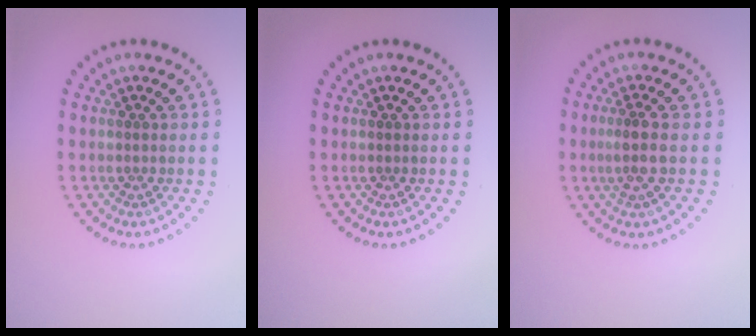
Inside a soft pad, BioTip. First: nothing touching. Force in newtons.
{"total": 0.0}
{"total": 2.2, "press": 1.8, "slide": 1.3}